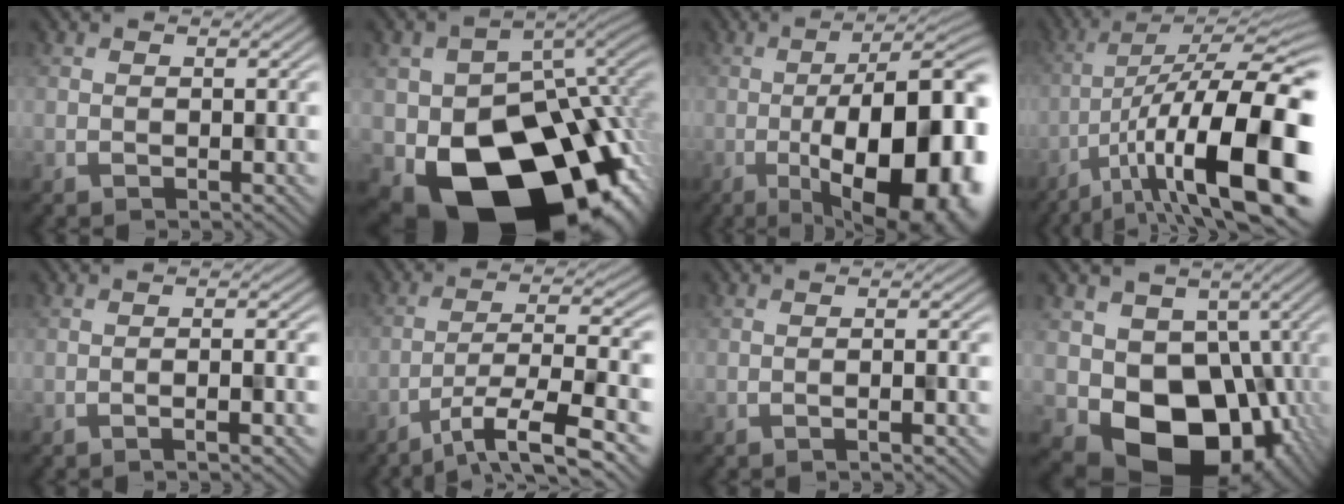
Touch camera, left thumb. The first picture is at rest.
{"total": 19.3, "force": [-6.9, 13.9, 11.4], "torque": [-0.180, -0.058, -0.085]}
{"total": 18.5, "force": [-4.7, 7.0, 16.5], "torque": [-0.202, 0.005, -0.070]}
{"total": 17.4, "force": [-7.0, 5.8, 14.8], "torque": [-0.224, -0.012, -0.114]}
{"total": 2.5, "force": [-1.2, 0.4, 2.1], "torque": [-0.029, 0.014, -0.025]}
{"total": 10.7, "force": [-6.3, 2.8, 8.1], "torque": [-0.126, -0.002, -0.095]}
{"total": 1.7, "force": [-0.8, 0.3, 1.5], "torque": [-0.019, 0.010, -0.017]}
{"total": 12.5, "force": [-2.6, 10.3, 6.7], "torque": [-0.086, -0.042, -0.031]}